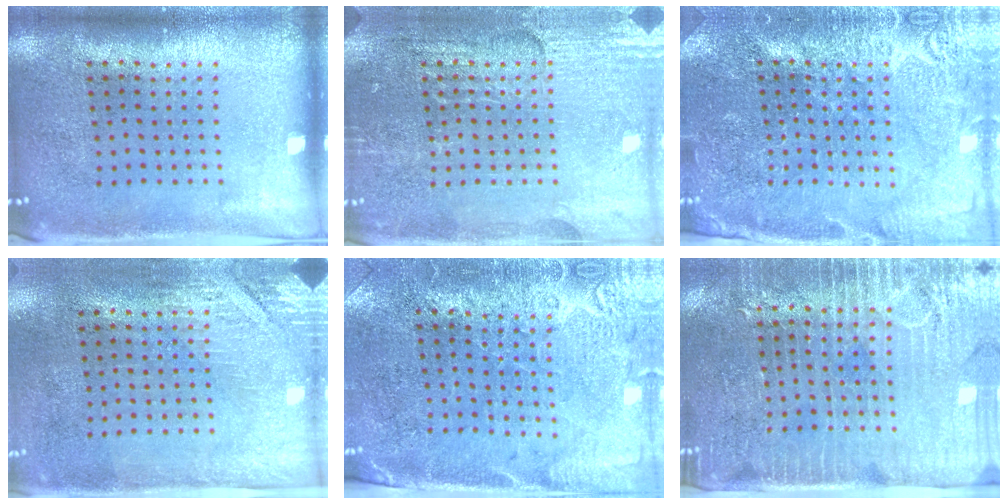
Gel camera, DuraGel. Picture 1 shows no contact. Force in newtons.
{"total": 3.3, "press": 3.3, "slide": 0.7}
{"total": 3.5, "press": 3.5, "slide": 0.7}
{"total": 2.9, "press": 2.5, "slide": 1.4}
{"total": 2.9, "press": 2.6, "slide": 1.2}
{"total": 3.6, "press": 3.1, "slide": 1.9}